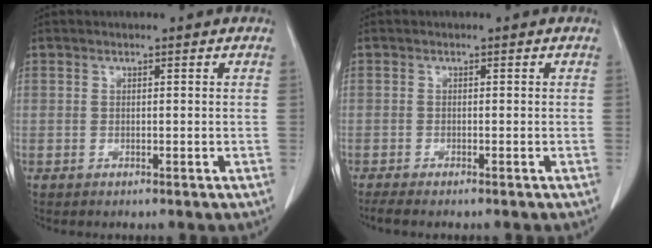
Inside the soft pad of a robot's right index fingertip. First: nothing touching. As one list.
[{"total": 2.6, "force": [-2.2, 0.0, 1.4], "torque": [-0.023, -0.006, -0.032]}]